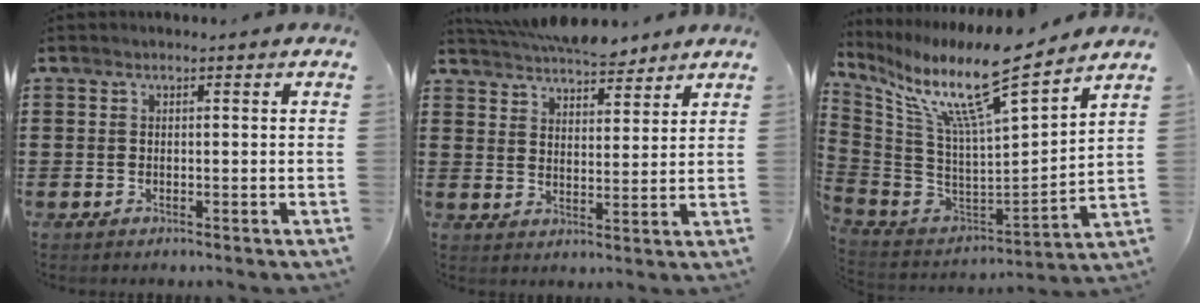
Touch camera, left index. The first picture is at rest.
{"total": 6.6, "force": [6.2, 1.5, 1.9], "torque": [-0.055, -0.013, 0.117]}
{"total": 12.8, "force": [9.4, 0.9, 8.6], "torque": [-0.203, -0.073, 0.153]}